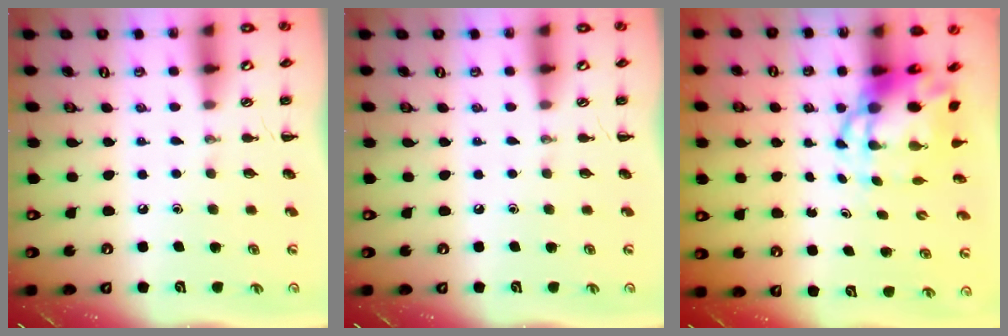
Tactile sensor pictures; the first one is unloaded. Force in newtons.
{"total": 0.0}
{"total": 7.3, "press": 7.0, "slide": 1.9}